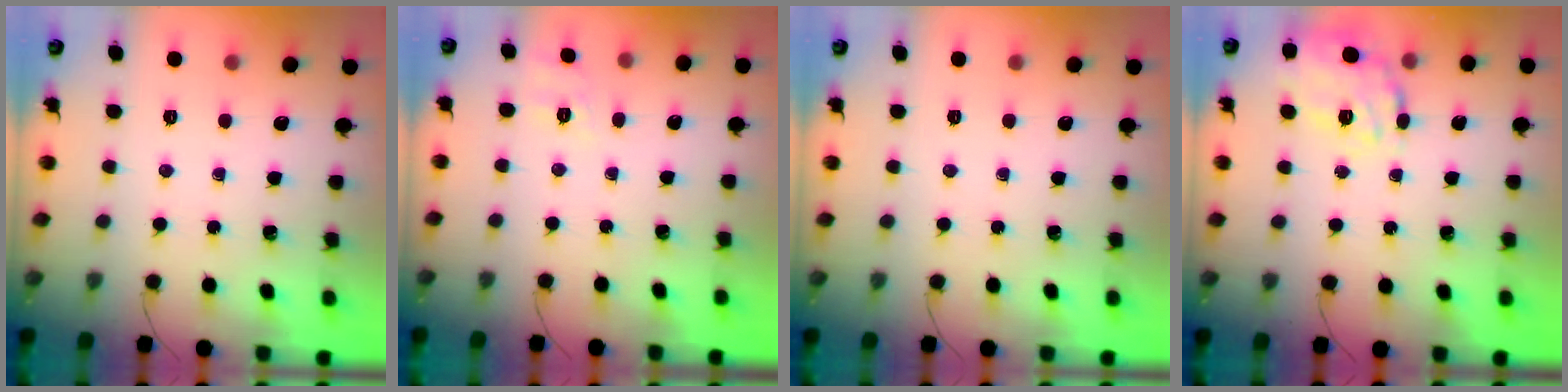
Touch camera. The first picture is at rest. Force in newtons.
{"total": 6.6, "press": 6.3, "slide": 2.0}
{"total": 0.0}
{"total": 19.7, "press": 19.6, "slide": 2.1}